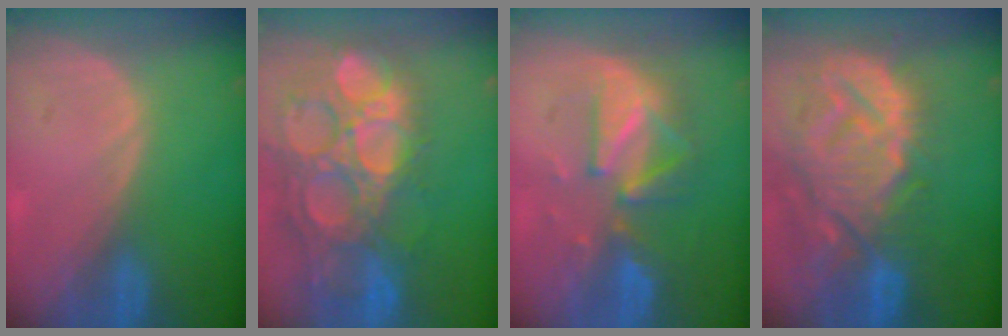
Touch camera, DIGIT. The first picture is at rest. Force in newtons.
{"total": 15.7, "press": 13.0, "slide": 8.8}
{"total": 8.2, "press": 8.2, "slide": 0.4}
{"total": 14.3, "press": 12.3, "slide": 7.4}